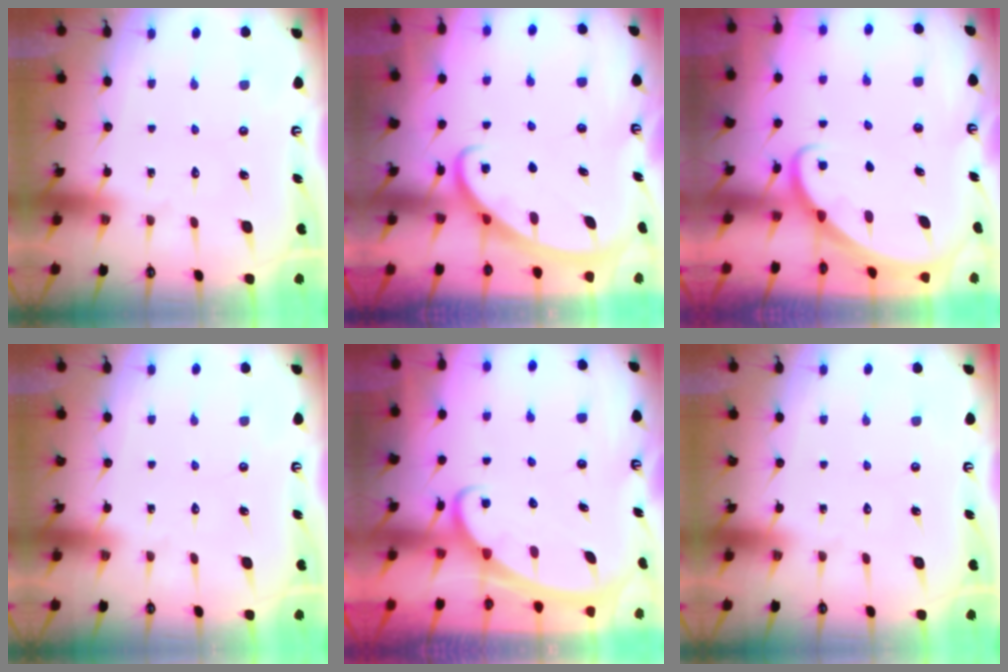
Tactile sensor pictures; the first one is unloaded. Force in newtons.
{"total": 2.5, "press": 2.5, "slide": 0.3}
{"total": 2.0, "press": 2.0, "slide": 0.2}
{"total": 0.0}
{"total": 2.2, "press": 2.2, "slide": 0.2}
{"total": 0.0}